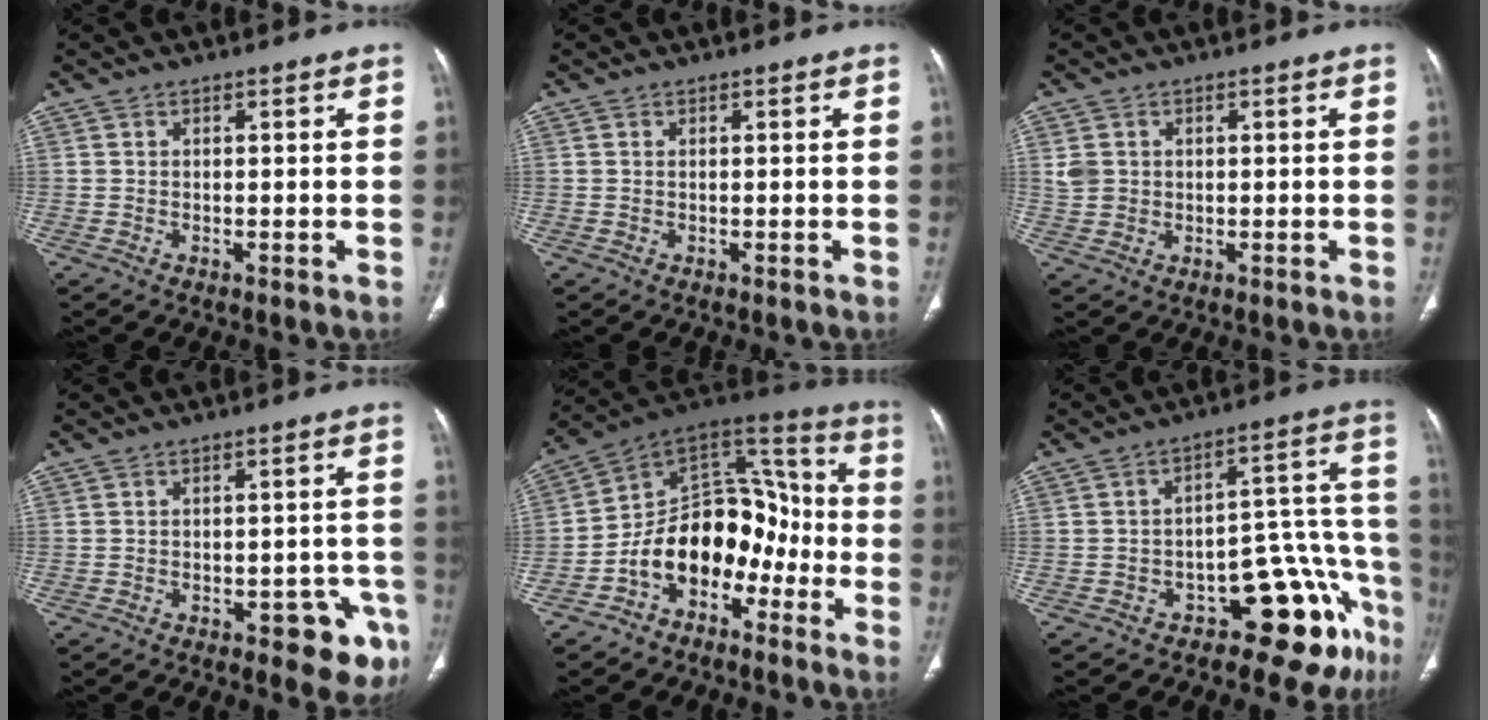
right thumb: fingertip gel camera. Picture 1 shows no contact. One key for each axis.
{"total": 0.0}
{"total": 3.2, "fx": 0.6, "fy": 2.8, "fz": 1.5, "tx": -0.022, "ty": 0.001, "tz": 0.019}
{"total": 8.6, "fx": -4.4, "fy": 4.0, "fz": 6.3, "tx": -0.048, "ty": 0.024, "tz": -0.050}
{"total": 16.5, "fx": -6.8, "fy": 11.2, "fz": 10.1, "tx": -0.117, "ty": 0.107, "tz": -0.121}
{"total": 16.2, "fx": -10.1, "fy": 6.6, "fz": 10.8, "tx": -0.065, "ty": 0.120, "tz": -0.142}